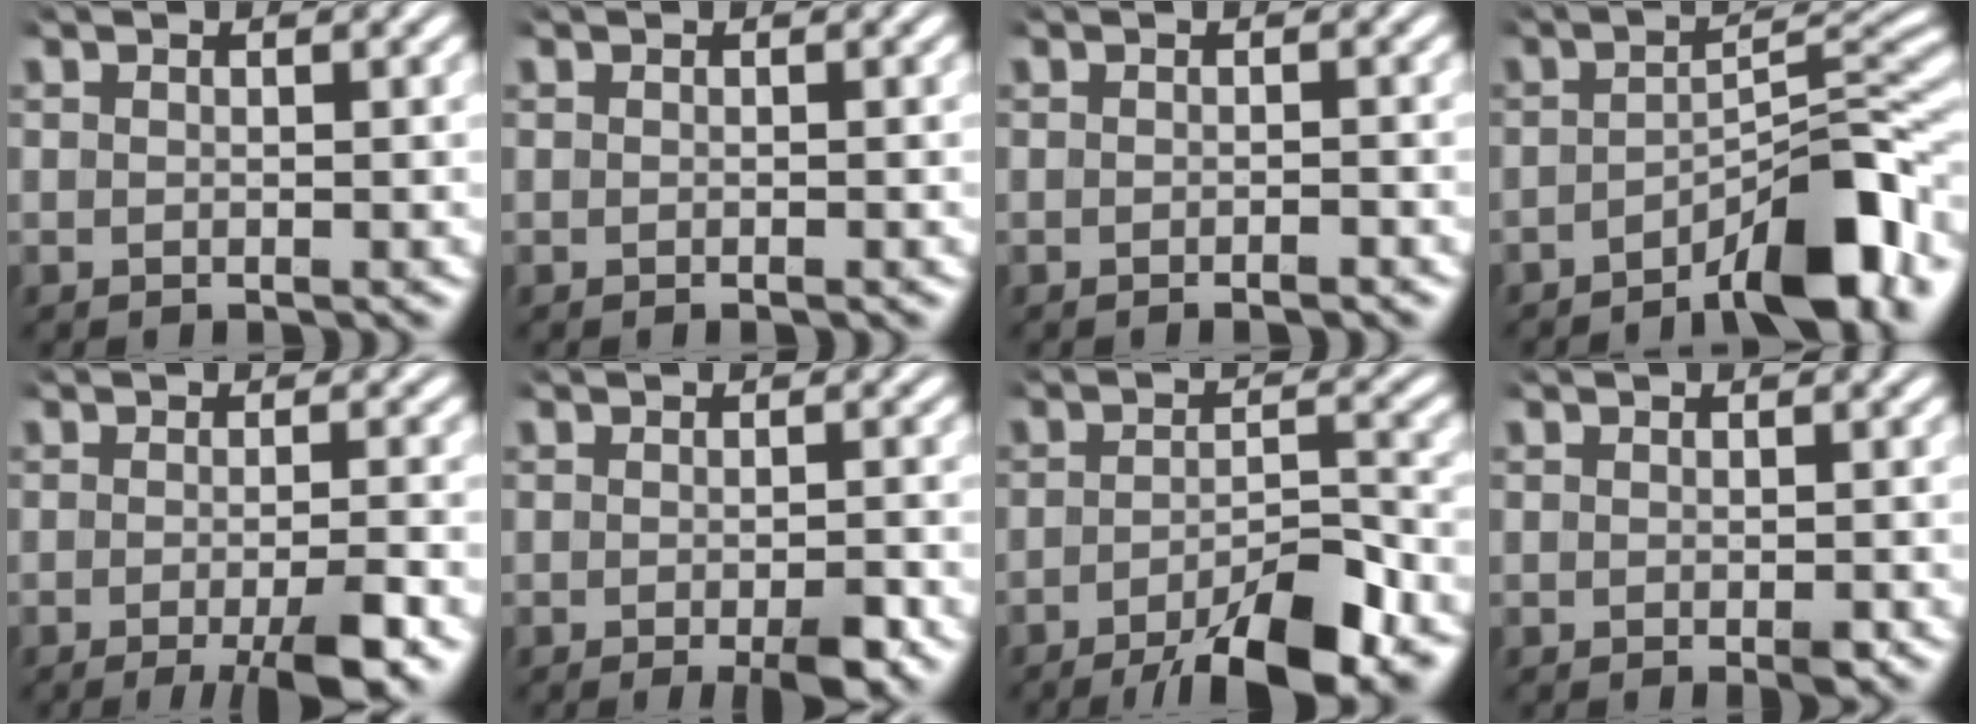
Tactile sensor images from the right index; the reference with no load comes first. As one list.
[{"total": 0.0}, {"total": 0.9, "force": [-0.8, -0.2, 0.3], "torque": [-0.004, 0.004, -0.018]}, {"total": 6.8, "force": [-4.1, 1.1, 5.3], "torque": [-0.071, -0.003, -0.064]}, {"total": 5.2, "force": [-3.1, 1.2, 4.0], "torque": [-0.055, -0.008, -0.049]}, {"total": 2.7, "force": [-1.6, 0.6, 2.0], "torque": [-0.028, -0.004, -0.027]}, {"total": 8.4, "force": [-6.0, 2.2, 5.5], "torque": [-0.067, -0.008, -0.092]}, {"total": 0.8, "force": [-0.4, 0.1, 0.6], "torque": [-0.008, 0.000, -0.008]}]